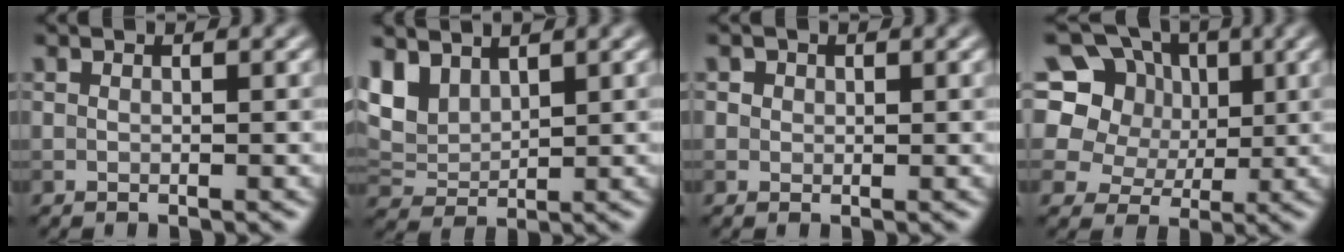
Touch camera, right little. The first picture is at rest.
{"total": 3.9, "force": [2.7, 2.1, 1.9], "torque": [-0.050, 0.001, 0.058]}
{"total": 1.6, "force": [0.8, 1.3, 0.5], "torque": [-0.009, 0.000, 0.011]}
{"total": 13.0, "force": [4.8, 10.7, 5.6], "torque": [-0.134, 0.039, 0.075]}